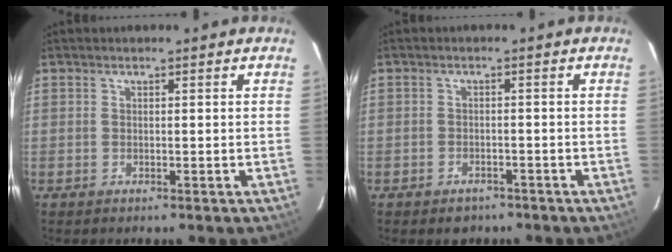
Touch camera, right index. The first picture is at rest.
{"total": 3.4, "force": [-2.4, 2.3, 0.6], "torque": [-0.018, 0.004, -0.031]}